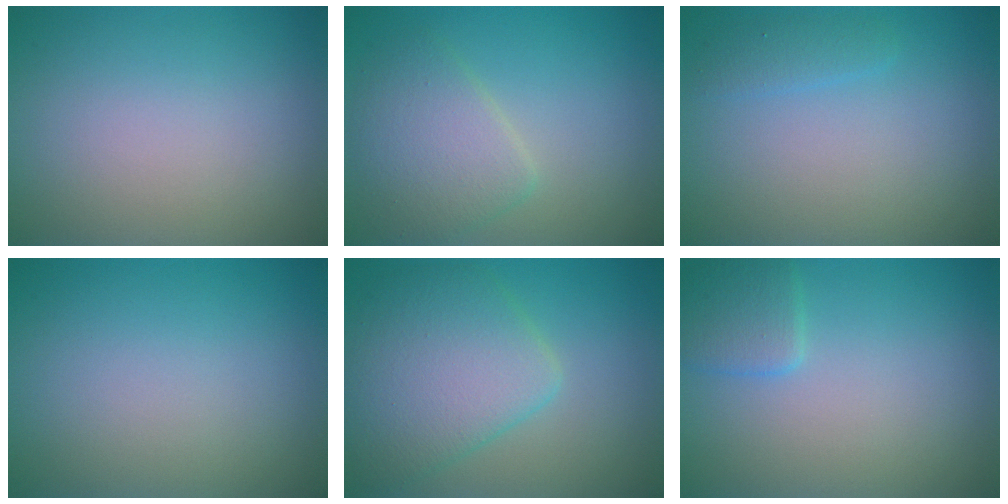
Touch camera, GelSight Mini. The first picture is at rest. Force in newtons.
{"total": 4.0, "press": 4.0, "slide": 0.2}
{"total": 1.2, "press": 1.2, "slide": 0.1}
{"total": 0.0}
{"total": 6.5, "press": 6.5, "slide": 0.2}
{"total": 2.1, "press": 2.1, "slide": 0.1}